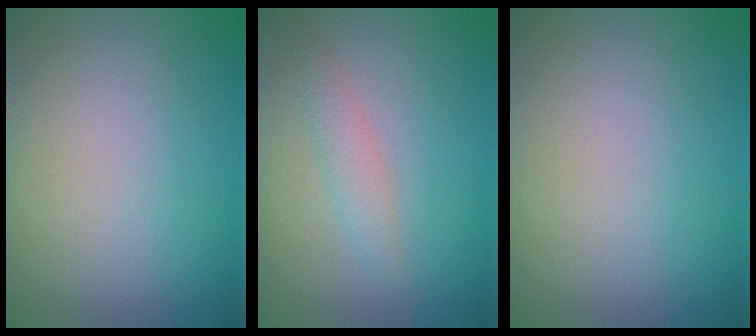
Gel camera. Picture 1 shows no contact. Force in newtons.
{"total": 1.7, "press": 1.7, "slide": 0.1}
{"total": 0.0}